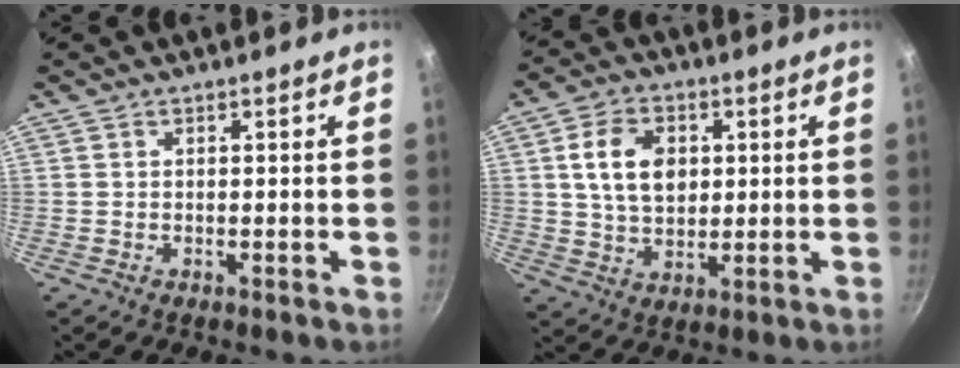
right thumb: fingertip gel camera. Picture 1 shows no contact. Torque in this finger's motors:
{"motor_torque": [0.74, 1.69, 0.99, -0.69, 0.24]}